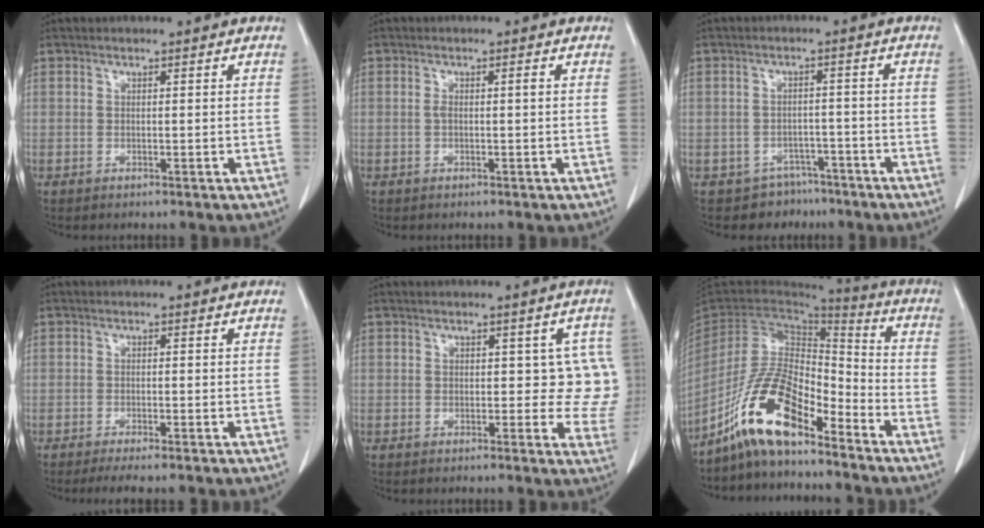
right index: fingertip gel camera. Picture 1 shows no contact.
{"total": 1.3, "force": [0.0, 0.2, 1.2], "torque": [-0.025, 0.003, 0.002]}
{"total": 5.3, "force": [-4.1, 3.4, -0.4], "torque": [0.015, 0.022, -0.057]}
{"total": 4.1, "force": [-3.4, 0.2, 2.4], "torque": [-0.032, -0.008, -0.051]}
{"total": 5.5, "force": [0.7, 3.6, 4.1], "torque": [-0.010, 0.011, 0.004]}
{"total": 13.1, "force": [-9.2, 3.6, 8.6], "torque": [-0.174, 0.017, -0.175]}